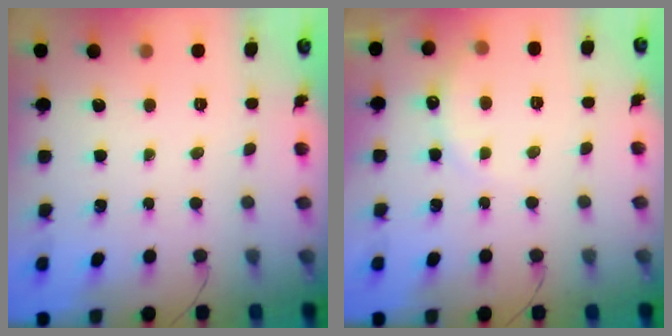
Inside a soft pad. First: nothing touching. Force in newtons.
{"total": 6.3, "press": 6.2, "slide": 1.3}